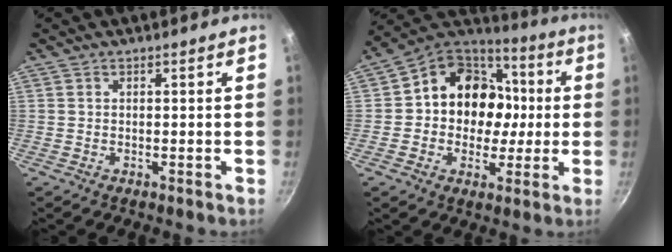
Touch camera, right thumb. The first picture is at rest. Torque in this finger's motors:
{"motor_torque": [-0.62, 1.17, 0.14, 0.09, 0.10]}